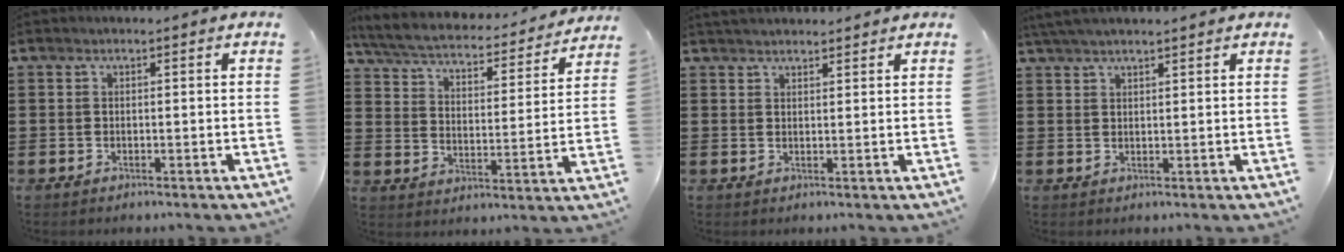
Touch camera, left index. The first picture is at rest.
{"total": 4.6, "force": [4.3, 0.3, 1.5], "torque": [-0.052, -0.032, 0.067]}
{"total": 2.1, "force": [2.1, 0.3, 0.1], "torque": [-0.007, 0.002, 0.041]}
{"total": 2.8, "force": [2.5, 0.2, 1.2], "torque": [-0.029, 0.002, 0.048]}